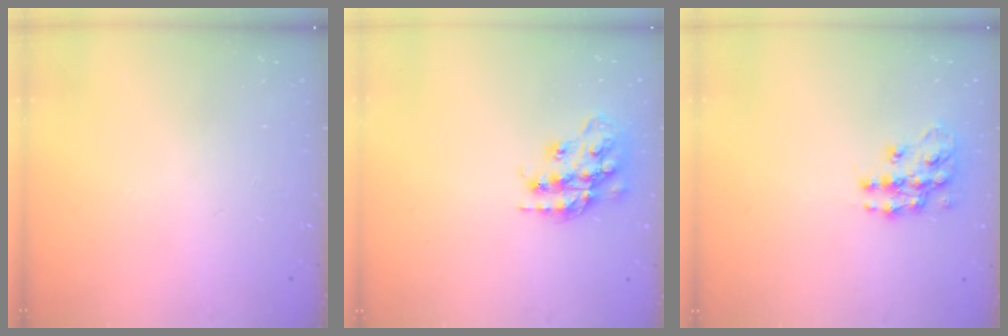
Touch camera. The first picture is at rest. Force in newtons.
{"total": 16.5, "press": 16.5, "slide": 1.0}
{"total": 11.8, "press": 11.7, "slide": 0.6}